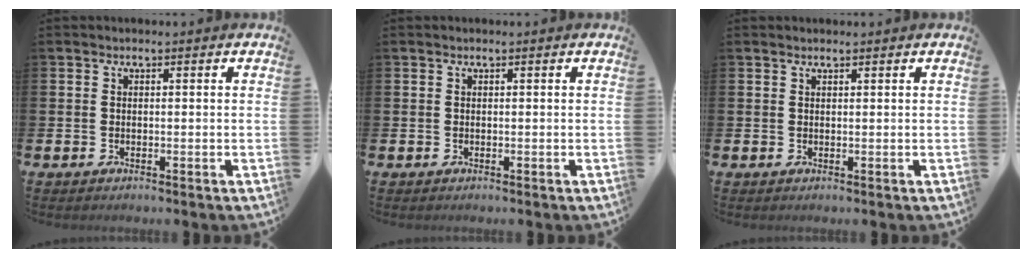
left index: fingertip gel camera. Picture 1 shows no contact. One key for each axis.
{"total": 0.0}
{"total": 0.8, "fx": 0.8, "fy": 0.1, "fz": 0.1, "tx": 0.009, "ty": -0.004, "tz": 0.011}